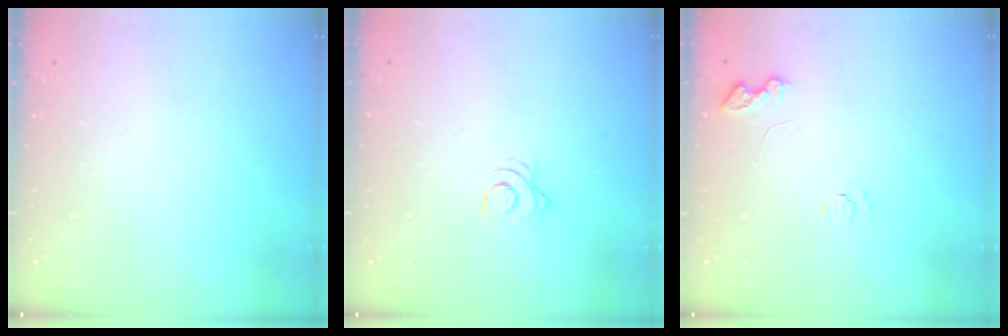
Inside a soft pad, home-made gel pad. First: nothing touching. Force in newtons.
{"total": 2.6, "press": 2.6, "slide": 0.3}
{"total": 4.7, "press": 4.7, "slide": 0.5}